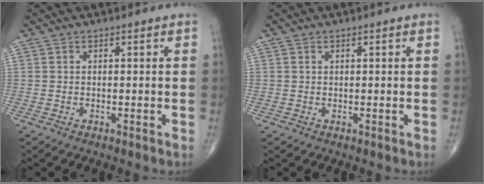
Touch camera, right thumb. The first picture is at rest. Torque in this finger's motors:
{"motor_torque": [-0.09, -0.08, -0.01, 0.32, -0.09]}